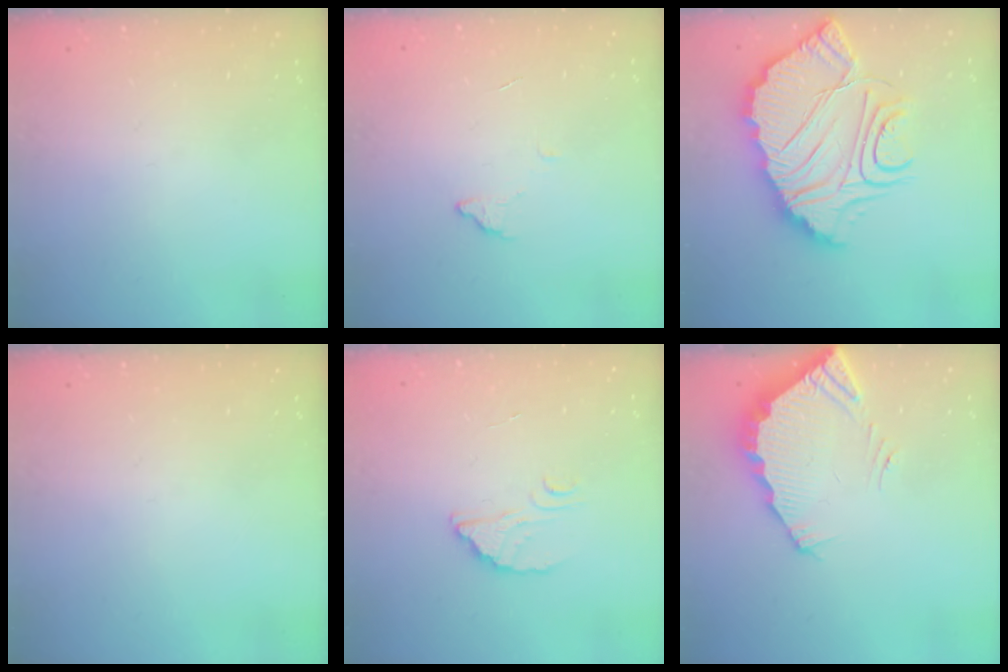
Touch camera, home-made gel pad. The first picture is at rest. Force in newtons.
{"total": 3.2, "press": 3.2, "slide": 0.2}
{"total": 22.6, "press": 22.5, "slide": 1.9}
{"total": 0.0}
{"total": 2.4, "press": 2.4, "slide": 0.1}
{"total": 3.8, "press": 3.8, "slide": 0.3}